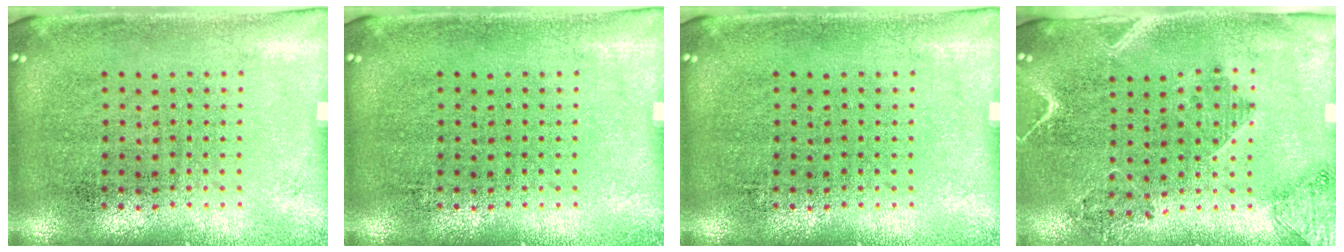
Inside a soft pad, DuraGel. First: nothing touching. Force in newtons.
{"total": 0.0}
{"total": 0.0}
{"total": 1.8, "press": 1.7, "slide": 0.8}